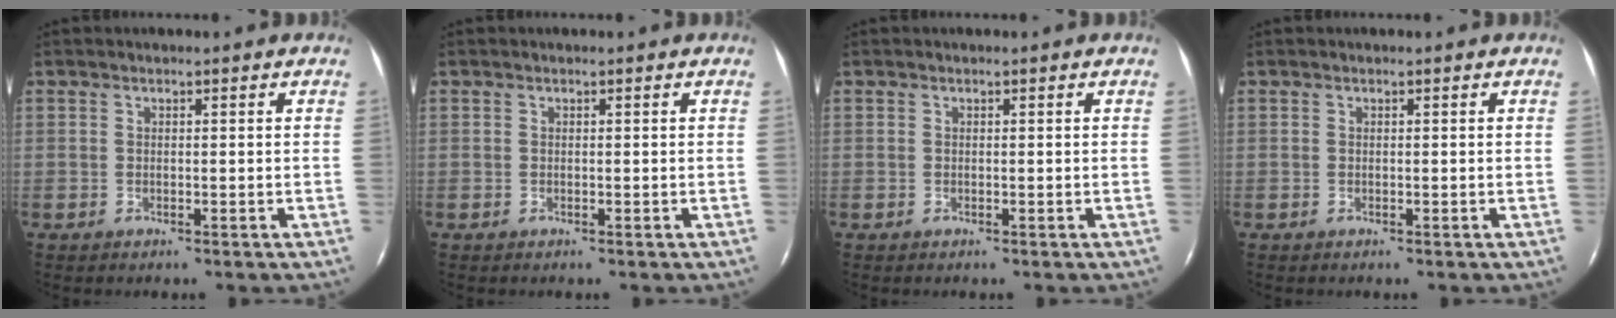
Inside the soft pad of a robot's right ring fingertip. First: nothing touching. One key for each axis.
{"total": 0.0}
{"total": 0.0}
{"total": 0.0}